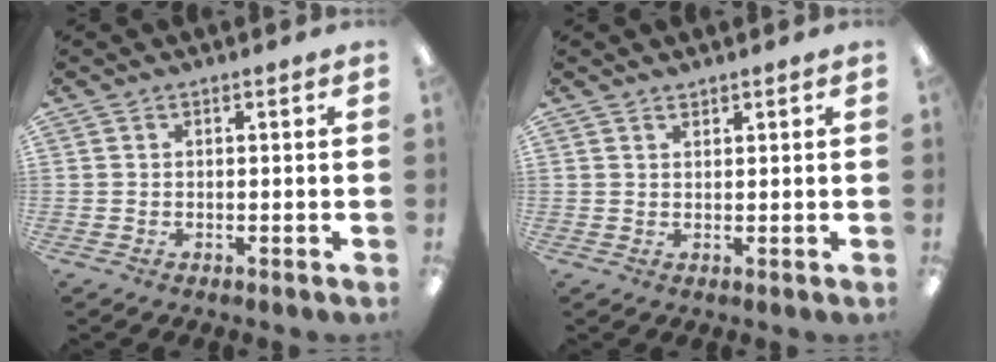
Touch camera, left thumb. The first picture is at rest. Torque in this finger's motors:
{"motor_torque": [-0.14, -0.05, -0.12, -0.14, -0.03]}